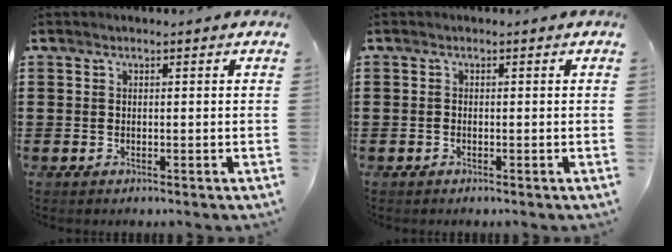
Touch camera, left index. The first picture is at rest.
{"total": 0.6, "force": [-0.6, 0.2, 0.0], "torque": [-0.004, 0.000, -0.013]}